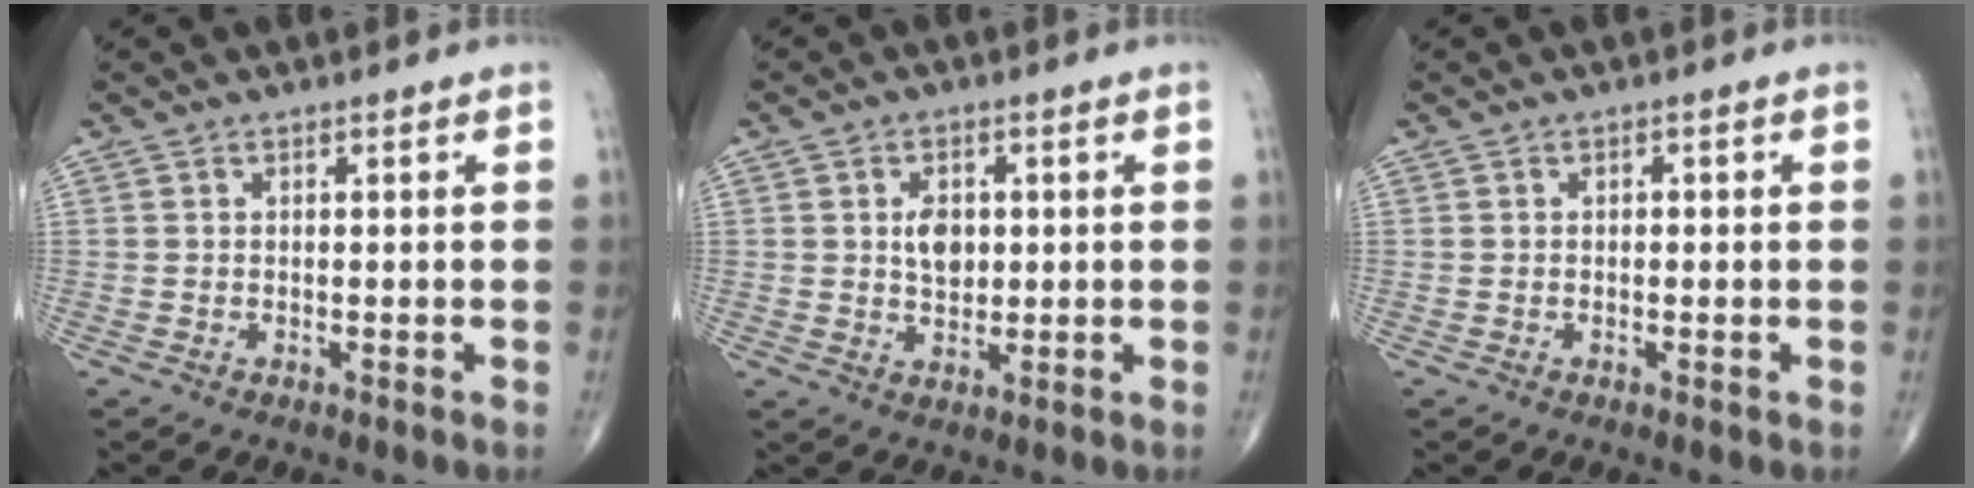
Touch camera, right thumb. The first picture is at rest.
{"total": 4.9, "force": [0.8, 3.4, 3.5], "torque": [-0.041, -0.005, 0.015]}
{"total": 0.7, "force": [0.0, 0.5, 0.4], "torque": [0.004, 0.001, -0.003]}